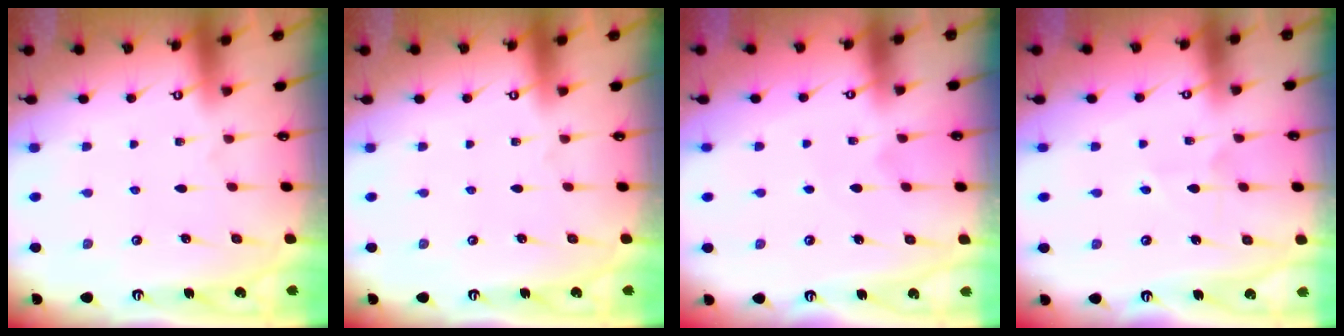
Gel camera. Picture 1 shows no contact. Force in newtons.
{"total": 0.0}
{"total": 4.0, "press": 3.9, "slide": 0.4}
{"total": 4.5, "press": 4.5, "slide": 0.5}